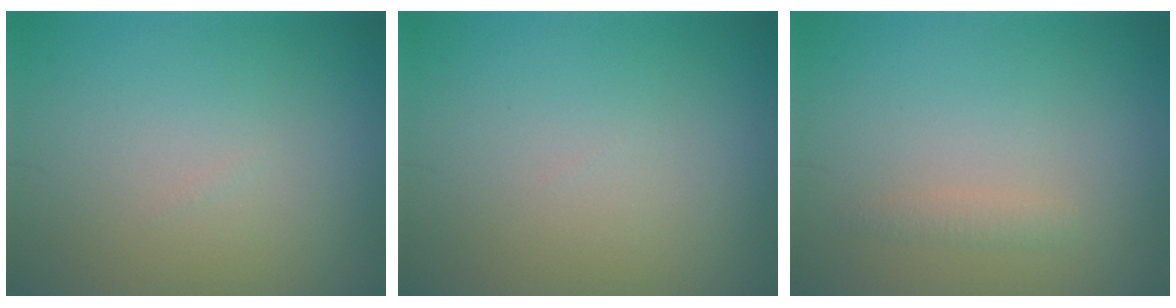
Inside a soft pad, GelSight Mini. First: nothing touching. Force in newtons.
{"total": 0.0}
{"total": 0.9, "press": 0.9, "slide": 0.0}